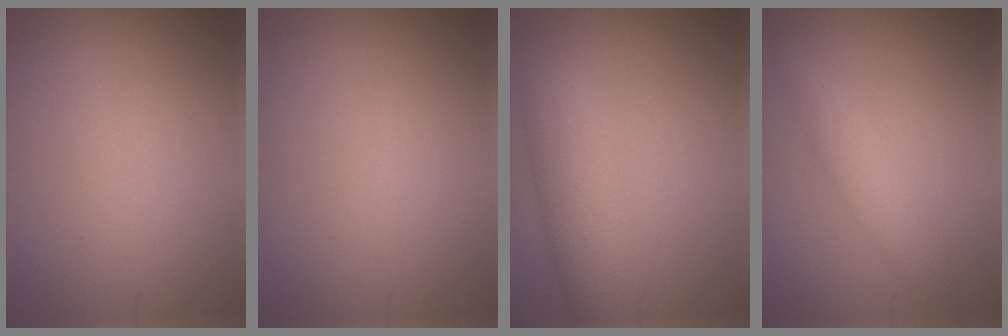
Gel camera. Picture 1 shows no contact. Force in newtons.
{"total": 0.0}
{"total": 5.4, "press": 5.4, "slide": 0.2}
{"total": 2.7, "press": 2.7, "slide": 0.1}